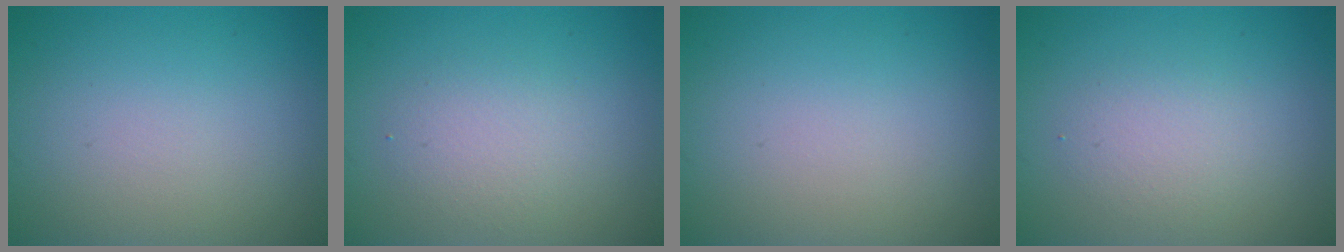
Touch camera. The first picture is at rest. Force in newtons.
{"total": 2.2, "press": 2.2, "slide": 0.1}
{"total": 0.0}
{"total": 2.2, "press": 2.2, "slide": 0.1}